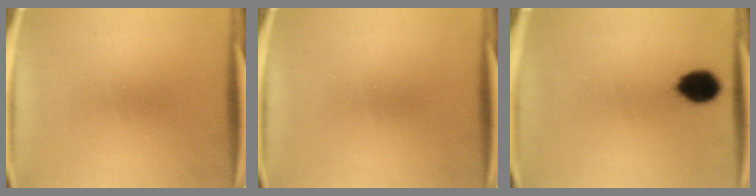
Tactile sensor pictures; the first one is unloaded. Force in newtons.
{"total": 0.0}
{"total": 8.9}